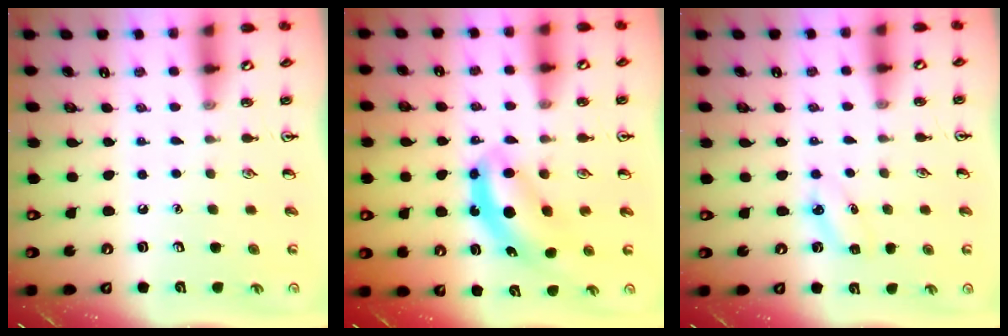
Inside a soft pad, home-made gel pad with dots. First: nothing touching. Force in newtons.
{"total": 5.3, "press": 5.2, "slide": 1.2}
{"total": 5.0, "press": 4.8, "slide": 1.6}